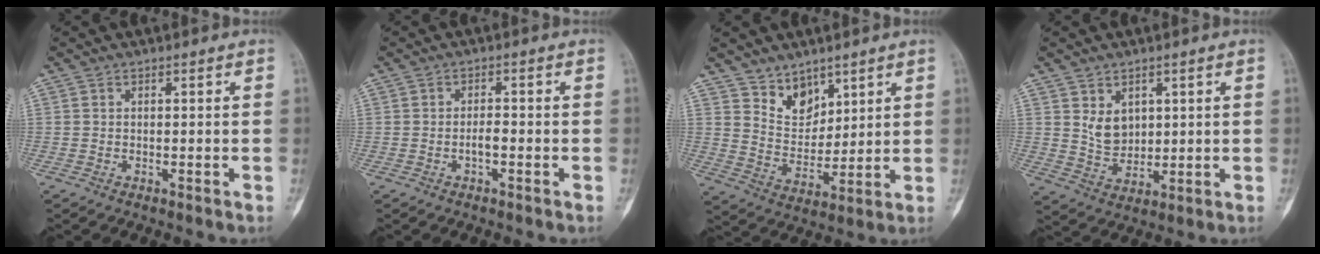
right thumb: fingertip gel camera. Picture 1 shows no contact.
{"total": 1.9, "force": [-0.7, 0.8, 1.6], "torque": [-0.027, 0.007, -0.013]}
{"total": 7.7, "force": [5.6, 4.8, 2.2], "torque": [-0.008, -0.047, 0.113]}
{"total": 5.7, "force": [2.1, 4.2, 3.2], "torque": [-0.037, -0.023, 0.050]}